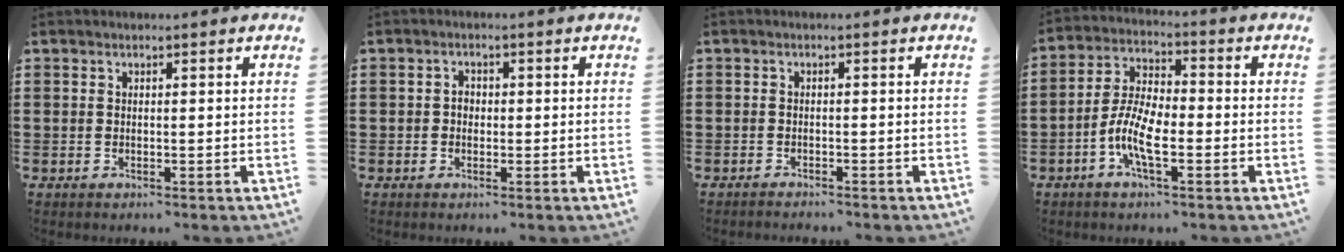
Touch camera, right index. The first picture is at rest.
{"total": 1.4, "force": [-0.3, 1.1, 0.8], "torque": [-0.018, 0.003, -0.006]}
{"total": 1.0, "force": [-1.0, 0.1, -0.1], "torque": [-0.001, 0.003, -0.022]}
{"total": 7.7, "force": [-2.9, 2.7, 6.6], "torque": [-0.158, -0.010, -0.061]}